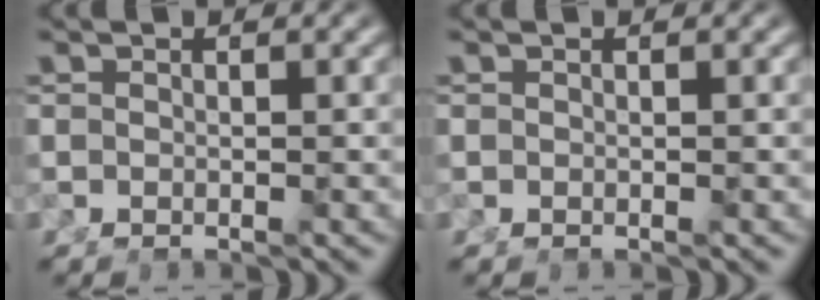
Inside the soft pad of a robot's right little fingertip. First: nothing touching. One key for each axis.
{"total": 0.0}